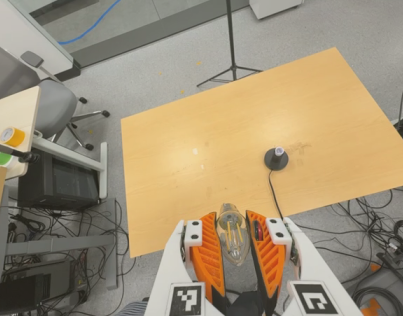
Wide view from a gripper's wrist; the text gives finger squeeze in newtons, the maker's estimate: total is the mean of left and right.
{"total": 20.7, "left": 23.1, "right": 18.3}